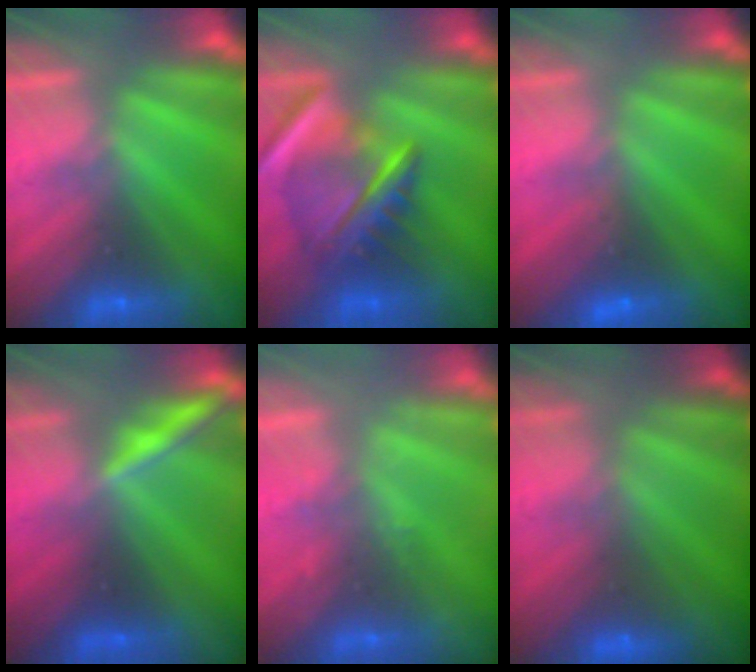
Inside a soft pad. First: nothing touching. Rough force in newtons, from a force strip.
{"total": 9.5}
{"total": 3.0}
{"total": 1.9}
{"total": 2.3}
{"total": 2.4}